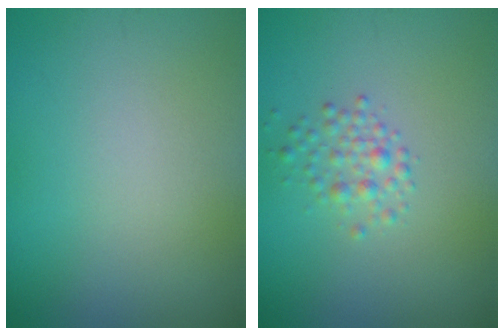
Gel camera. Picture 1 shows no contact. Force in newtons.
{"total": 1.8, "press": 1.8, "slide": 0.0}